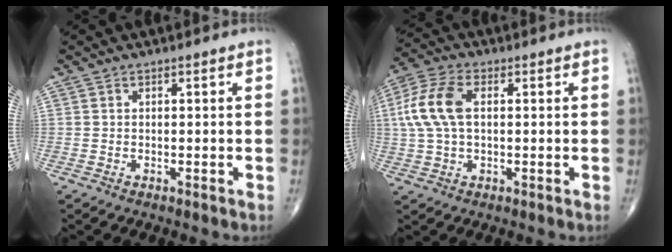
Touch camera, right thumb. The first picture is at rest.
{"total": 10.2, "force": [1.5, 5.7, 8.3], "torque": [-0.192, 0.018, 0.026]}